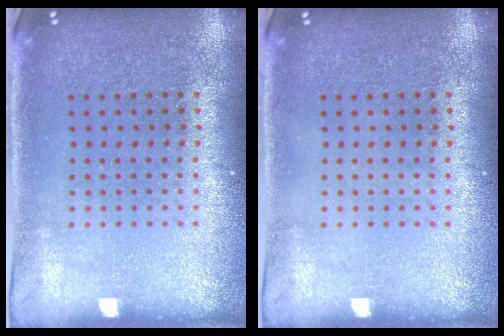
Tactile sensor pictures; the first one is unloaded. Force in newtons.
{"total": 0.0}